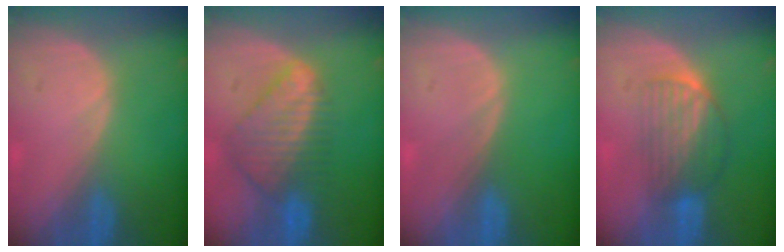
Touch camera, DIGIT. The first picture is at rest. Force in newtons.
{"total": 8.5, "press": 7.5, "slide": 4.1}
{"total": 0.0}
{"total": 6.8, "press": 5.9, "slide": 3.4}